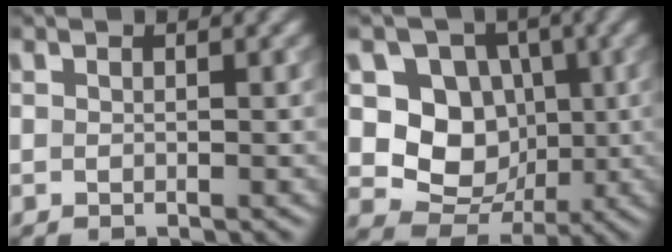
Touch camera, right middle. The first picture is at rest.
{"total": 7.7, "force": [0.7, 6.5, 4.0], "torque": [-0.062, -0.007, -0.007]}